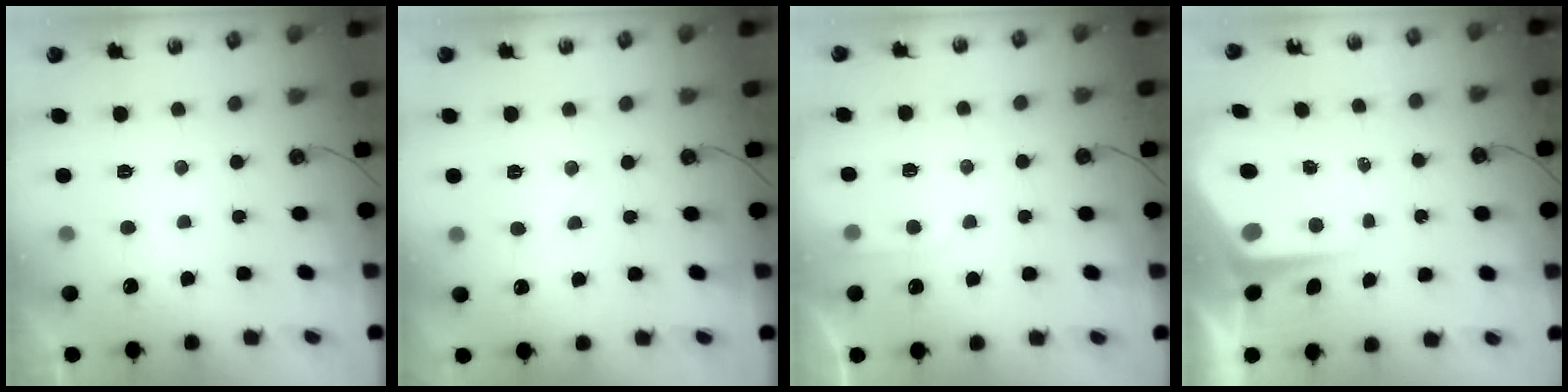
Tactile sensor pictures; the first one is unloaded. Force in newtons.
{"total": 4.3, "press": 4.3, "slide": 0.5}
{"total": 4.4, "press": 4.3, "slide": 0.6}
{"total": 7.9, "press": 7.9, "slide": 0.9}